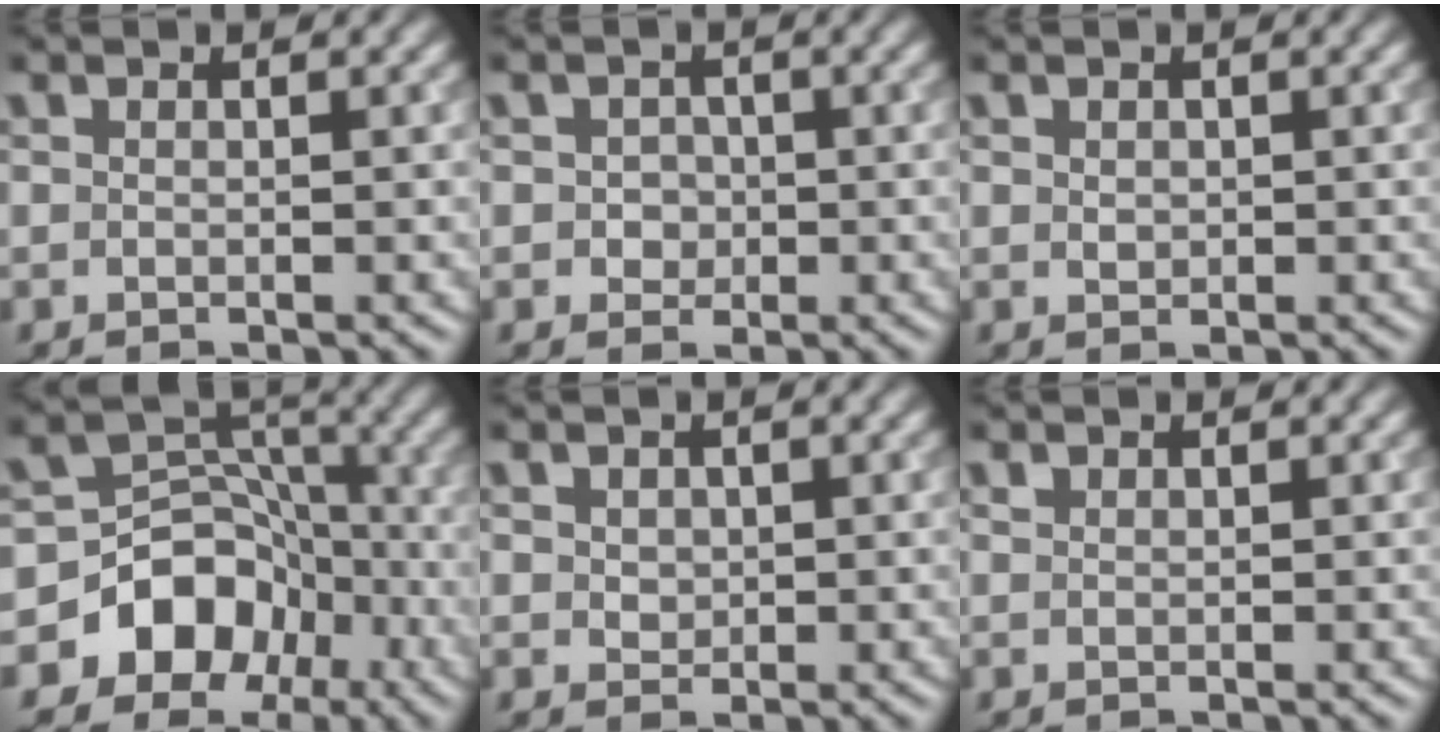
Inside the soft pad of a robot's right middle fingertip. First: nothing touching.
{"total": 1.6, "force": [0.0, 1.5, 0.5], "torque": [0.004, -0.002, -0.001]}
{"total": 0.9, "force": [0.3, 0.8, 0.3], "torque": [-0.004, -0.002, 0.006]}
{"total": 8.4, "force": [-4.4, 6.7, 2.7], "torque": [-0.026, 0.018, -0.088]}
{"total": 1.4, "force": [0.4, 1.2, 0.6], "torque": [-0.010, 0.002, 0.010]}
{"total": 0.5, "force": [0.4, 0.3, 0.0], "torque": [-0.001, 0.000, 0.012]}